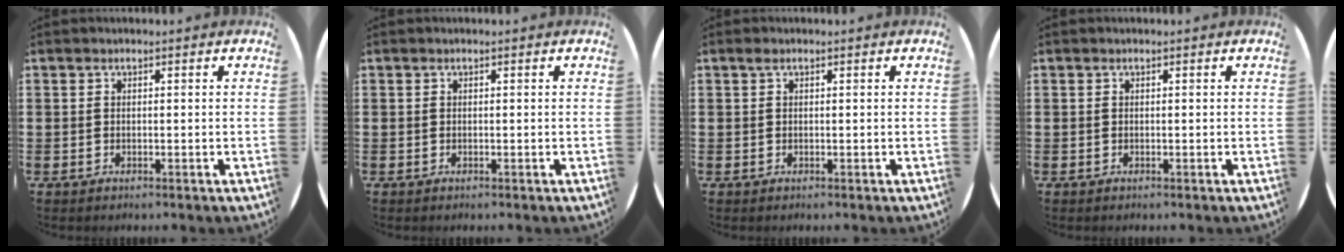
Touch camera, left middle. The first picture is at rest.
{"total": 0.0}
{"total": 0.6, "force": [0.3, 0.3, 0.3], "torque": [-0.007, 0.004, 0.006]}
{"total": 0.0}